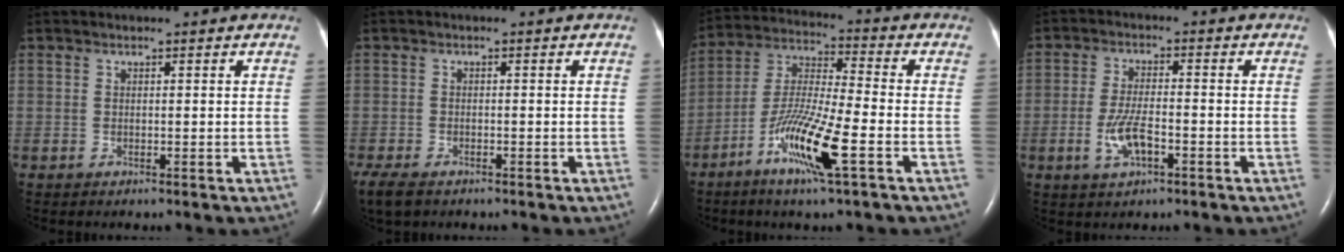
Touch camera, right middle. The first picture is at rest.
{"total": 6.5, "force": [-4.6, 2.9, 3.5], "torque": [-0.080, -0.015, -0.075]}
{"total": 12.4, "force": [-5.4, 0.6, 11.2], "torque": [-0.224, -0.011, -0.106]}
{"total": 5.4, "force": [-2.0, 1.6, 4.8], "torque": [-0.101, -0.002, -0.035]}